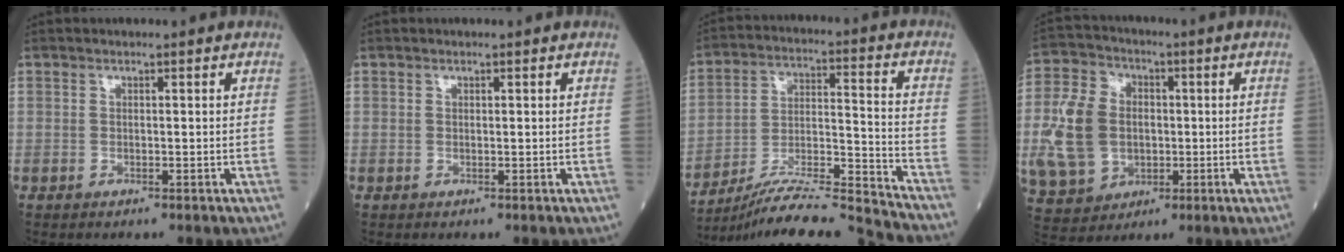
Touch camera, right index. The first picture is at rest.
{"total": 0.0}
{"total": 16.8, "force": [-15.8, -1.7, 5.4], "torque": [-0.096, 0.005, -0.271]}
{"total": 12.4, "force": [-0.6, 9.7, 7.8], "torque": [-0.200, 0.025, -0.004]}